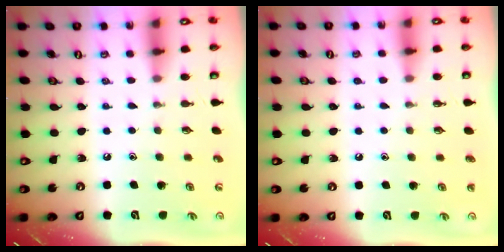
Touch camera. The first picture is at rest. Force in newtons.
{"total": 1.1, "press": 1.1, "slide": 0.3}